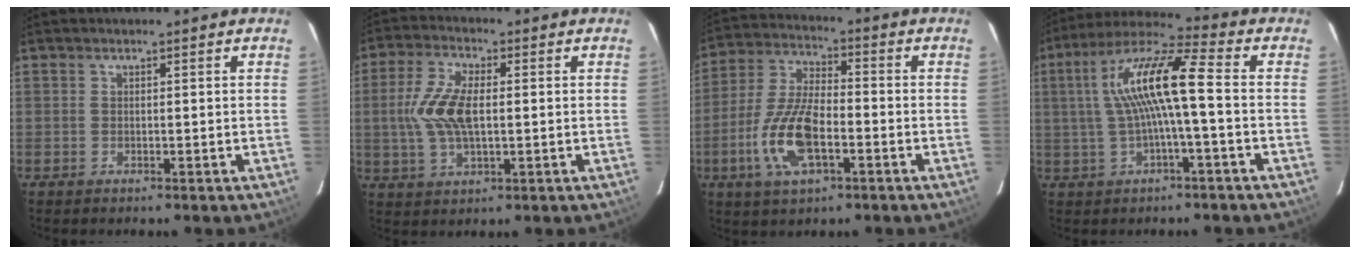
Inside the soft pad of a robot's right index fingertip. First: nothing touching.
{"total": 9.6, "force": [0.2, 4.3, 8.6], "torque": [-0.179, 0.007, 0.005]}
{"total": 13.2, "force": [-4.6, 5.4, 11.1], "torque": [-0.240, -0.002, -0.088]}
{"total": 12.4, "force": [0.2, 1.4, 12.4], "torque": [-0.243, 0.022, 0.002]}